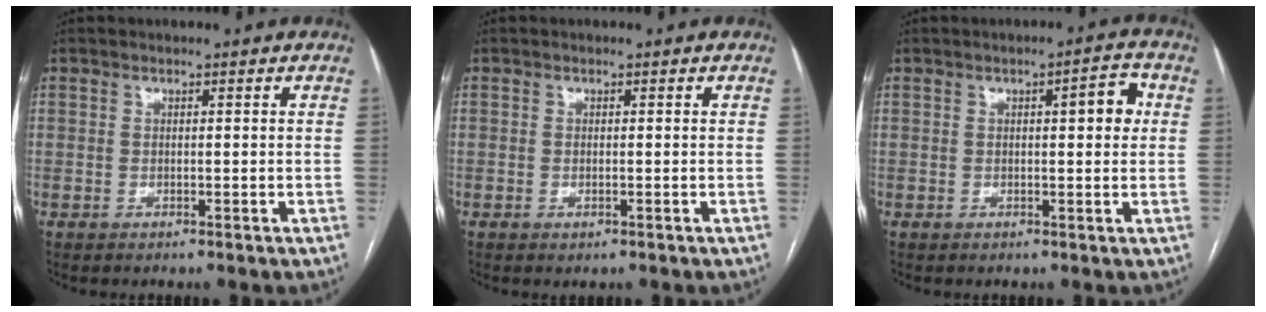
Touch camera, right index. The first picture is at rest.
{"total": 0.5, "force": [-0.3, 0.2, 0.5], "torque": [-0.009, -0.002, -0.002]}
{"total": 4.2, "force": [0.8, 1.0, 3.9], "torque": [-0.051, 0.011, 0.008]}